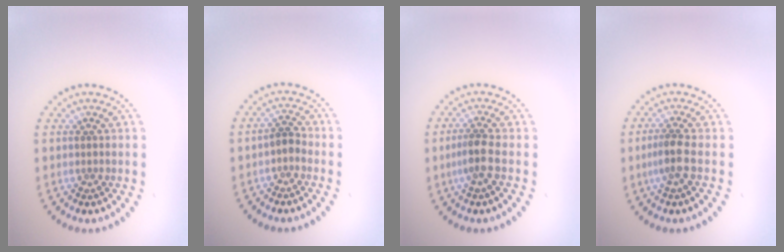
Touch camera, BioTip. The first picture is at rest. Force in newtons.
{"total": 1.3, "press": 1.0, "slide": 0.8}
{"total": 2.1, "press": 1.6, "slide": 1.3}
{"total": 2.2, "press": 1.6, "slide": 1.4}